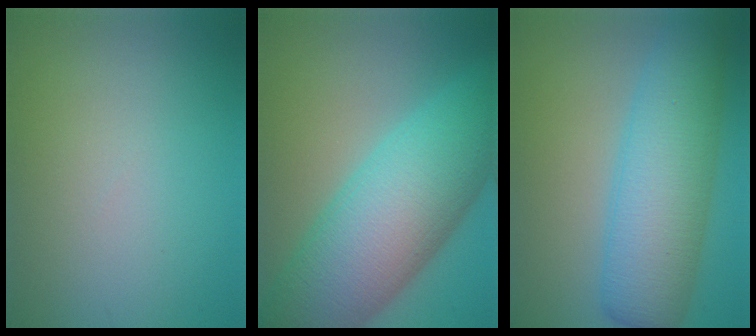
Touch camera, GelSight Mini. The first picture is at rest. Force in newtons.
{"total": 12.9, "press": 12.9, "slide": 0.1}
{"total": 8.9, "press": 8.9, "slide": 0.2}